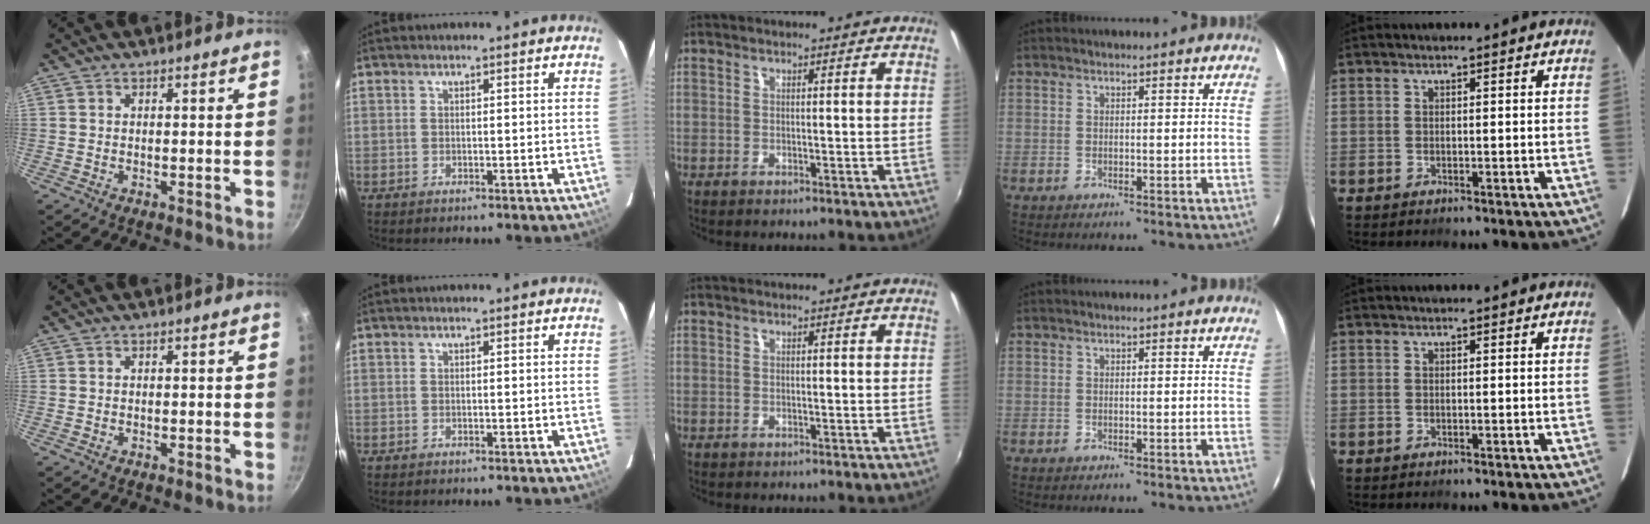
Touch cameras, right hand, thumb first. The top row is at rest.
{}